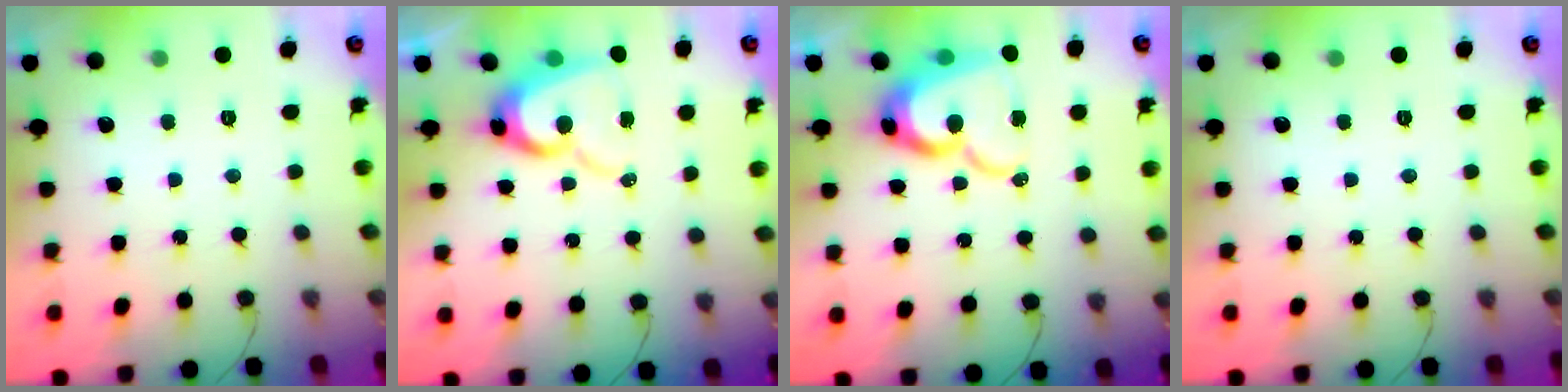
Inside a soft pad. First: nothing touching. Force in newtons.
{"total": 12.4, "press": 12.4, "slide": 1.4}
{"total": 15.5, "press": 15.4, "slide": 1.5}
{"total": 0.0}